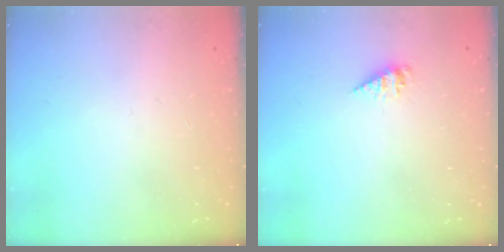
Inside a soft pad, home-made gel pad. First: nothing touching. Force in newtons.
{"total": 2.1, "press": 2.1, "slide": 0.2}